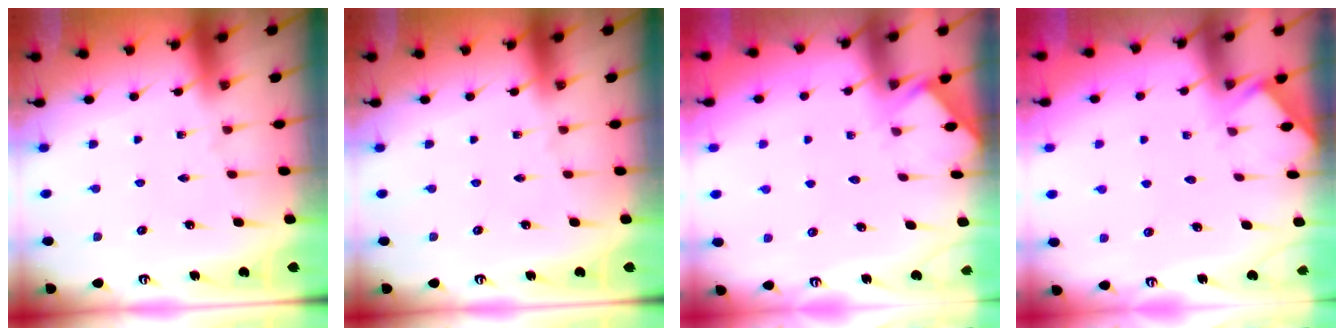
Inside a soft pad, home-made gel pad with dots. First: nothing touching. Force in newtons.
{"total": 0.0}
{"total": 3.8, "press": 3.7, "slide": 0.4}
{"total": 3.8, "press": 3.7, "slide": 0.4}